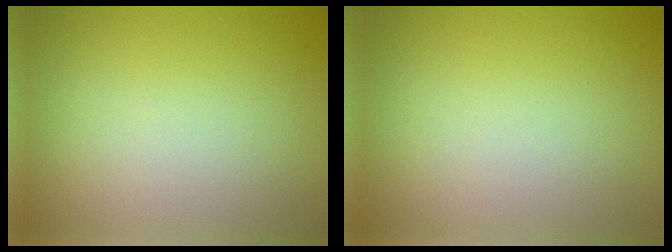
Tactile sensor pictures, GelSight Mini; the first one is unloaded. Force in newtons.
{"total": 0.0}